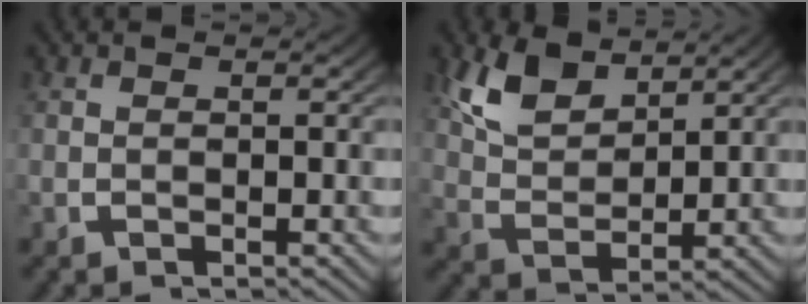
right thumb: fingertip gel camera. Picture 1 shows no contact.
{"total": 5.4, "force": [3.2, 2.7, 3.4], "torque": [-0.079, -0.009, 0.069]}